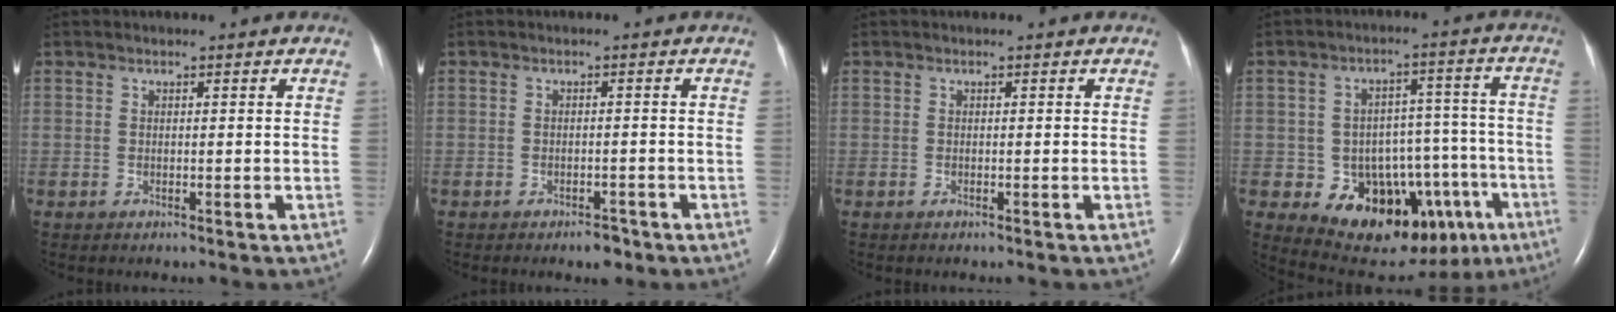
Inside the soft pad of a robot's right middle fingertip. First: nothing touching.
{"total": 2.1, "force": [-1.6, 0.9, 1.1], "torque": [-0.016, 0.001, -0.018]}
{"total": 0.0}
{"total": 16.5, "force": [-8.3, 10.4, 9.8], "torque": [-0.101, 0.057, -0.105]}